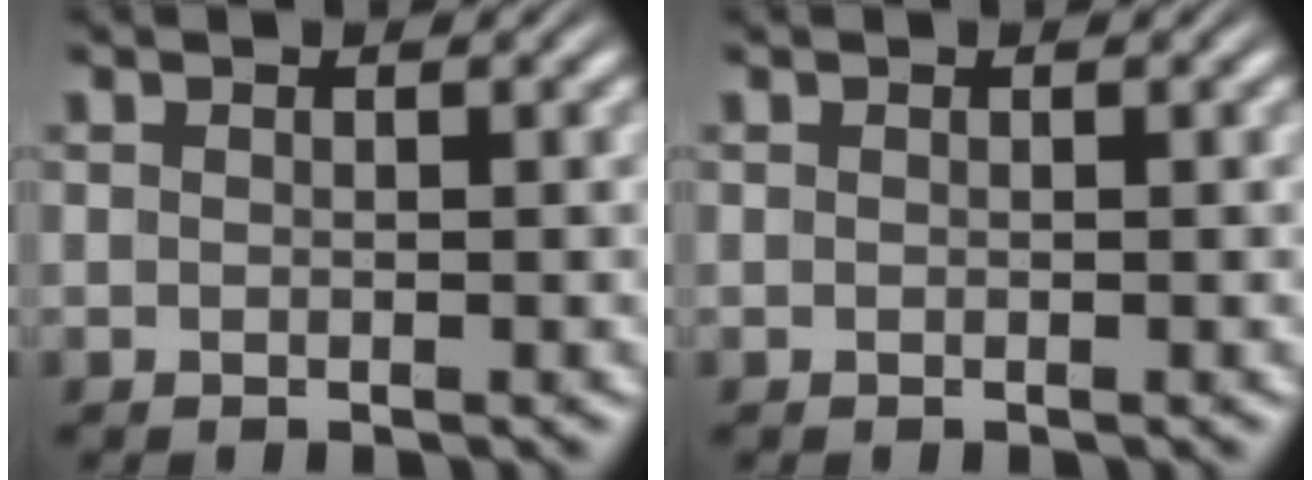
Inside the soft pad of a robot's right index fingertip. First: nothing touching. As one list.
[{"total": 0.0}]